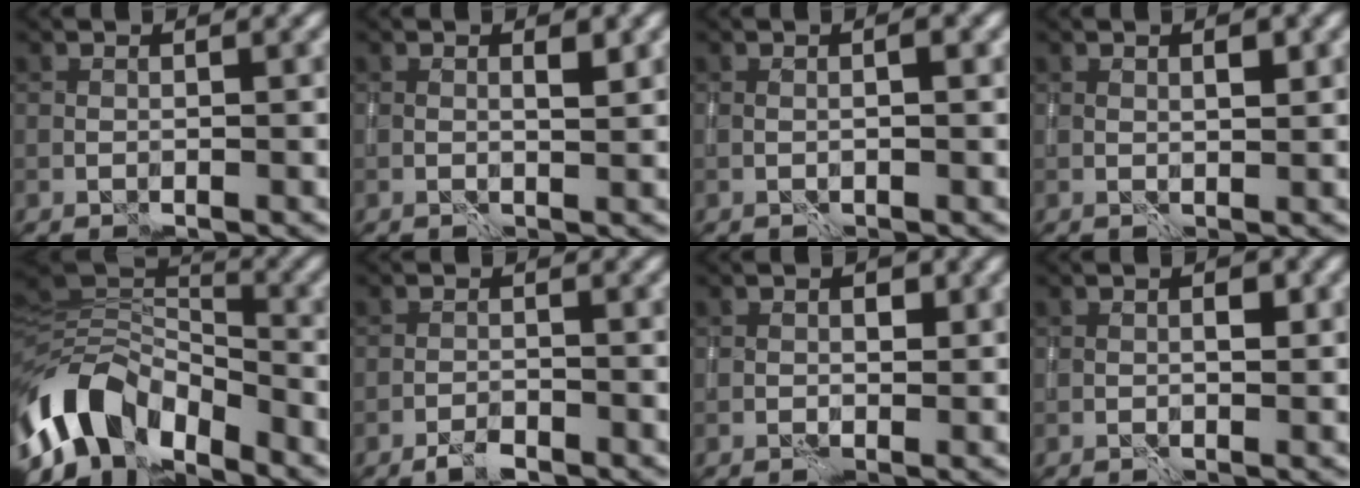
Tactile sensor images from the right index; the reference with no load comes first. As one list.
[{"total": 1.2, "force": [0.6, 0.2, 1.1], "torque": [-0.015, -0.002, 0.009]}, {"total": 1.0, "force": [0.3, 0.3, 1.0], "torque": [-0.001, -0.006, 0.000]}, {"total": 1.3, "force": [0.7, 0.4, 1.0], "torque": [-0.011, -0.002, 0.012]}, {"total": 8.8, "force": [-5.0, 5.0, 5.2], "torque": [-0.086, -0.004, -0.098]}, {"total": 1.6, "force": [-1.3, 0.6, 0.7], "torque": [-0.011, 0.000, -0.028]}, {"total": 1.1, "force": [0.1, 0.8, 0.7], "torque": [-0.003, 0.000, 0.000]}, {"total": 1.2, "force": [0.2, 0.5, 1.0], "torque": [-0.012, 0.000, 0.002]}]